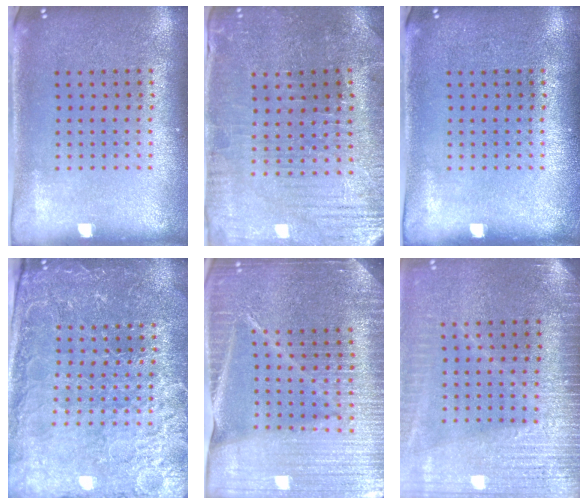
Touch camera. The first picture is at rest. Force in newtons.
{"total": 1.3, "press": 1.2, "slide": 0.4}
{"total": 0.0}
{"total": 4.1, "press": 4.0, "slide": 1.0}
{"total": 5.3, "press": 4.7, "slide": 2.4}
{"total": 3.6, "press": 3.2, "slide": 1.7}